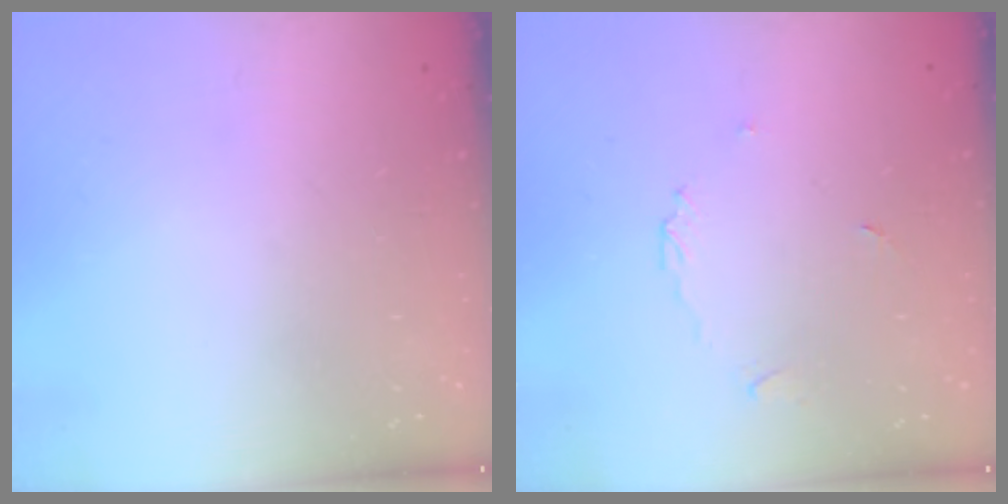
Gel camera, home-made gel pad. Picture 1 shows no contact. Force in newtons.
{"total": 3.9, "press": 3.8, "slide": 0.5}